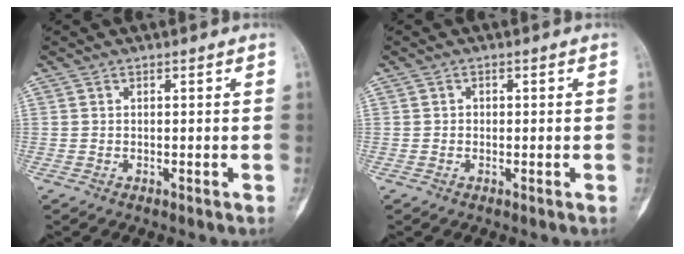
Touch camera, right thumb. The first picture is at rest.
{"total": 0.8, "force": [-0.1, 0.7, 0.3], "torque": [0.000, 0.003, -0.004]}